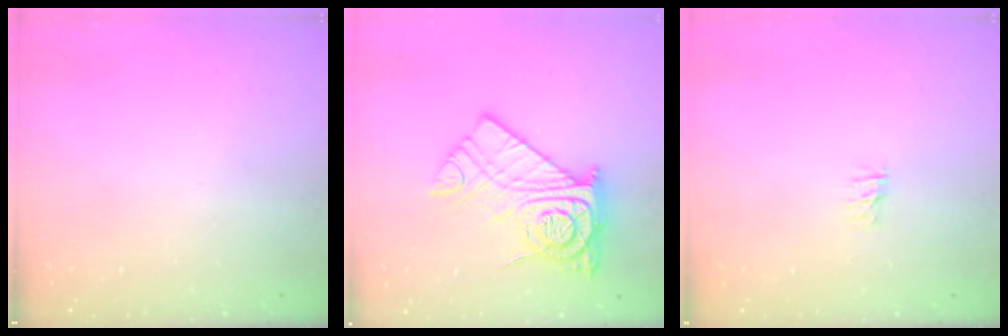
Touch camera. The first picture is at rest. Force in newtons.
{"total": 16.3, "press": 16.3, "slide": 1.3}
{"total": 0.0}